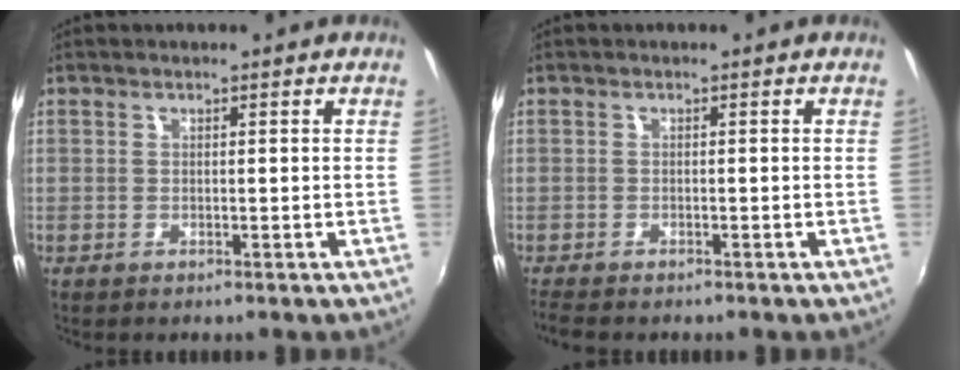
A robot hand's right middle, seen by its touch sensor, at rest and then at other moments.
{"total": 3.3, "force": [-2.9, 0.7, 1.4], "torque": [-0.036, -0.018, -0.052]}